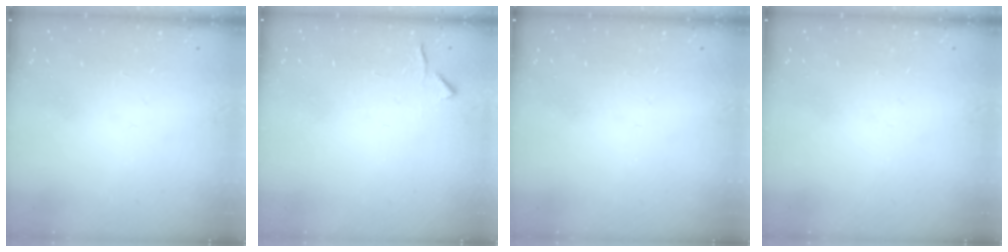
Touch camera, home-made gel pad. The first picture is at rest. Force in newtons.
{"total": 4.2, "press": 4.1, "slide": 0.6}
{"total": 0.0}
{"total": 0.0}